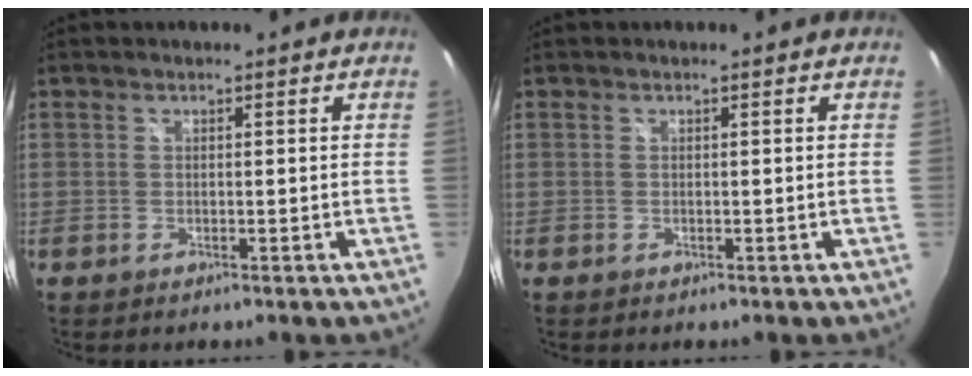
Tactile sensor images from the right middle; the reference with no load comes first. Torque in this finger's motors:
{"motor_torque": [0.05, -0.28, 0.05, 0.00]}